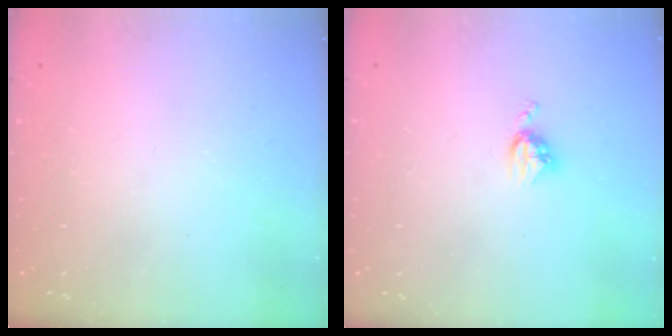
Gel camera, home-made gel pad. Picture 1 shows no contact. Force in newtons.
{"total": 4.6, "press": 4.6, "slide": 0.6}